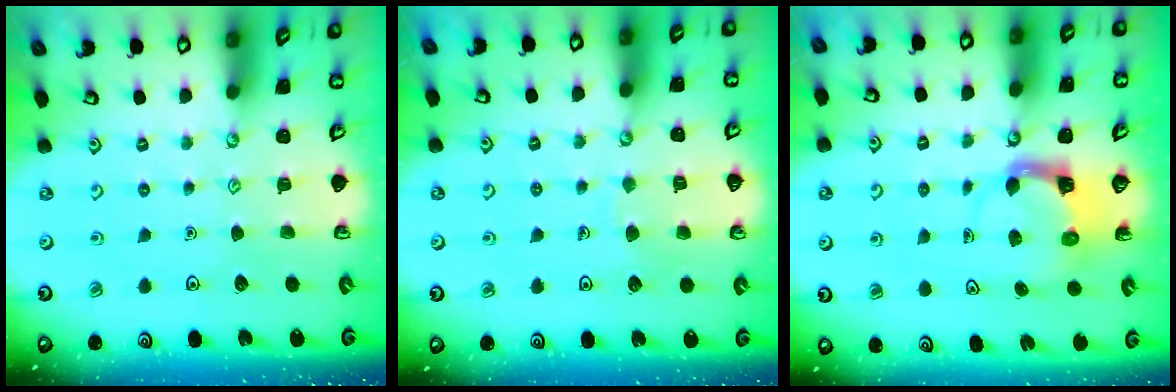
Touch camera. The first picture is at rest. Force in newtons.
{"total": 5.0, "press": 5.0, "slide": 0.5}
{"total": 3.8, "press": 3.8, "slide": 0.5}